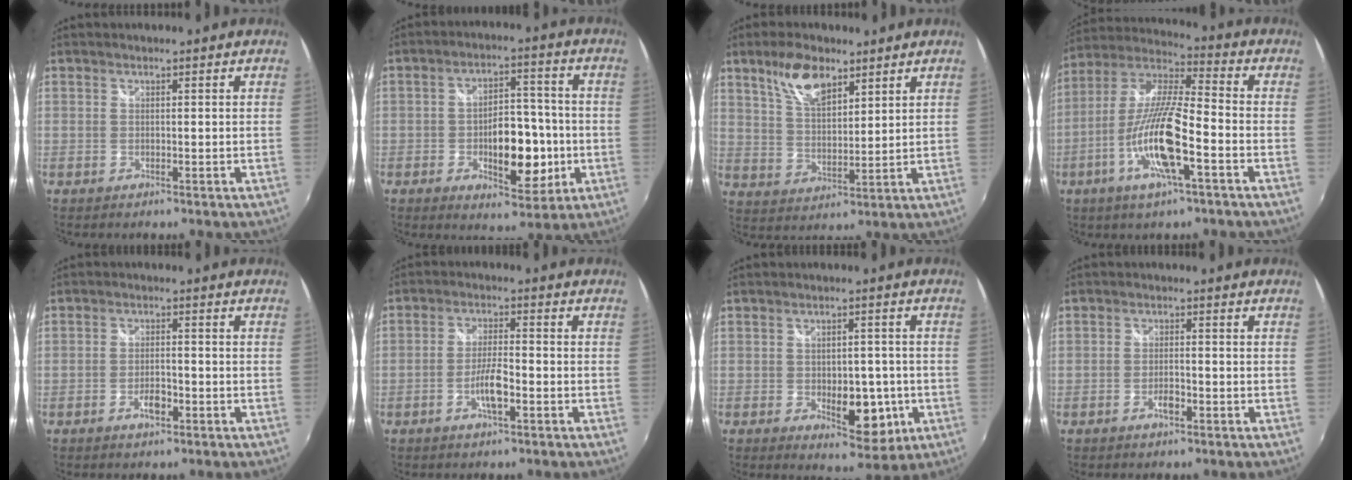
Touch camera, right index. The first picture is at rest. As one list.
[{"total": 12.1, "force": [-3.2, 6.2, 9.9], "torque": [-0.161, 0.012, -0.034]}, {"total": 9.2, "force": [5.9, 4.0, 5.8], "torque": [-0.106, 0.013, 0.115]}, {"total": 15.8, "force": [-6.3, 2.9, 14.2], "torque": [-0.284, -0.015, -0.125]}, {"total": 3.6, "force": [-1.9, 1.6, 2.6], "torque": [-0.054, -0.002, -0.034]}, {"total": 5.3, "force": [-2.3, 1.3, 4.6], "torque": [-0.093, 0.001, -0.043]}, {"total": 9.1, "force": [-2.7, 5.1, 7.1], "torque": [-0.105, -0.010, -0.026]}, {"total": 2.7, "force": [-1.5, 1.0, 2.0], "torque": [-0.043, -0.001, -0.029]}]